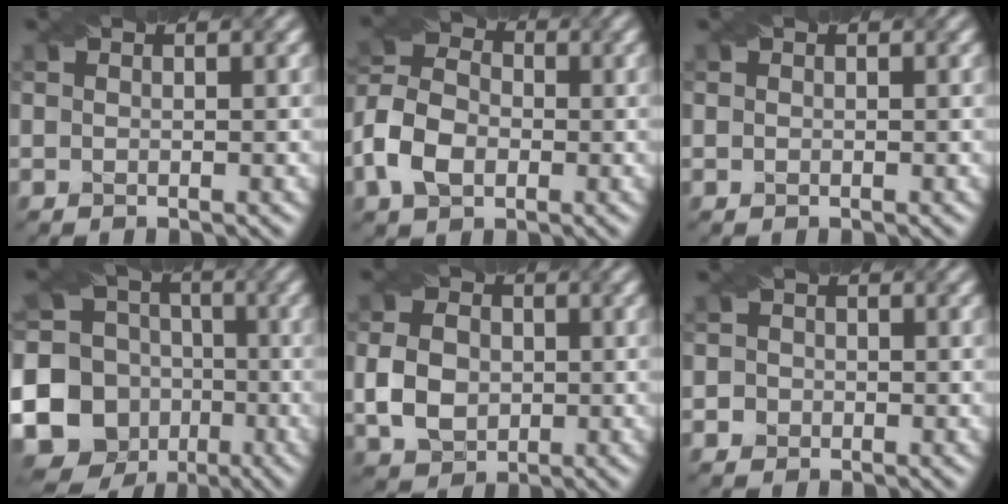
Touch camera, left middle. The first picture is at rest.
{"total": 5.9, "force": [-2.3, 4.1, 3.6], "torque": [-0.075, 0.006, -0.057]}
{"total": 0.0}
{"total": 16.3, "force": [-6.2, 14.2, 4.9], "torque": [-0.126, -0.030, -0.116]}
{"total": 4.5, "force": [-0.5, 3.6, 2.7], "torque": [-0.059, 0.000, -0.014]}
{"total": 1.1, "force": [-0.5, 1.0, 0.0], "torque": [0.015, -0.001, -0.010]}